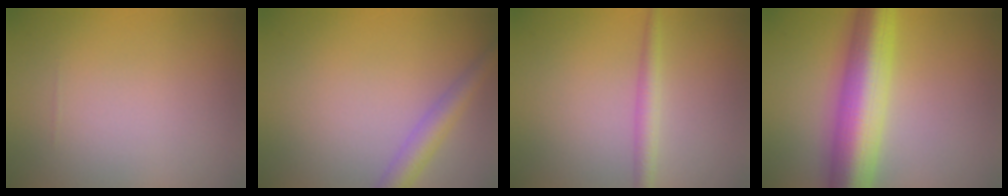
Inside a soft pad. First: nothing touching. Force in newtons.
{"total": 2.9, "press": 2.9, "slide": 0.2}
{"total": 1.9, "press": 1.9, "slide": 0.1}
{"total": 10.1, "press": 10.1, "slide": 0.1}